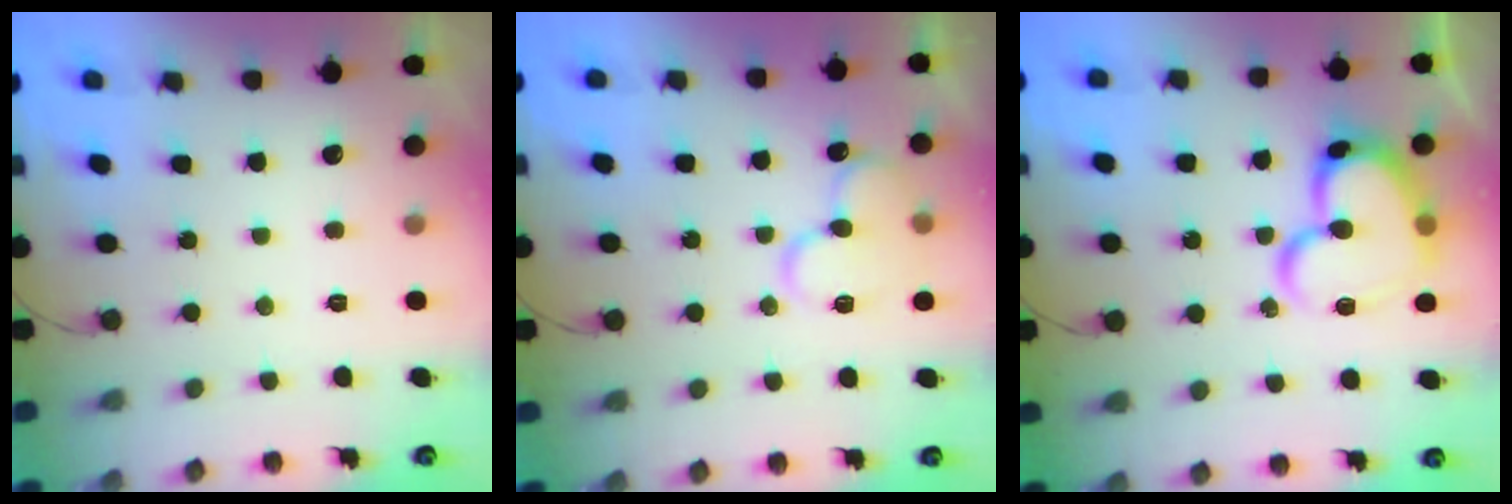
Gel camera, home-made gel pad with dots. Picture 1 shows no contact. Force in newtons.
{"total": 13.3, "press": 13.3, "slide": 1.6}
{"total": 19.0, "press": 18.9, "slide": 2.0}